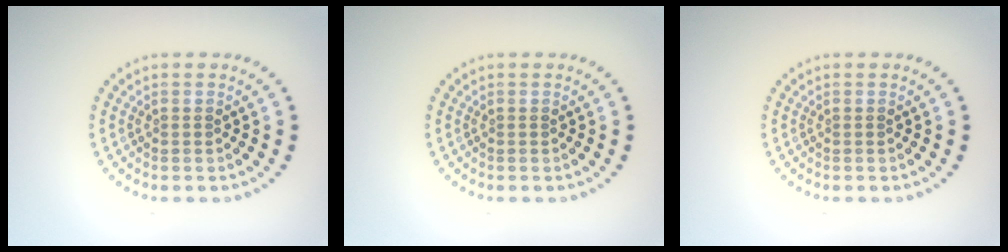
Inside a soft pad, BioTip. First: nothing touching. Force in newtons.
{"total": 0.0}
{"total": 0.0}